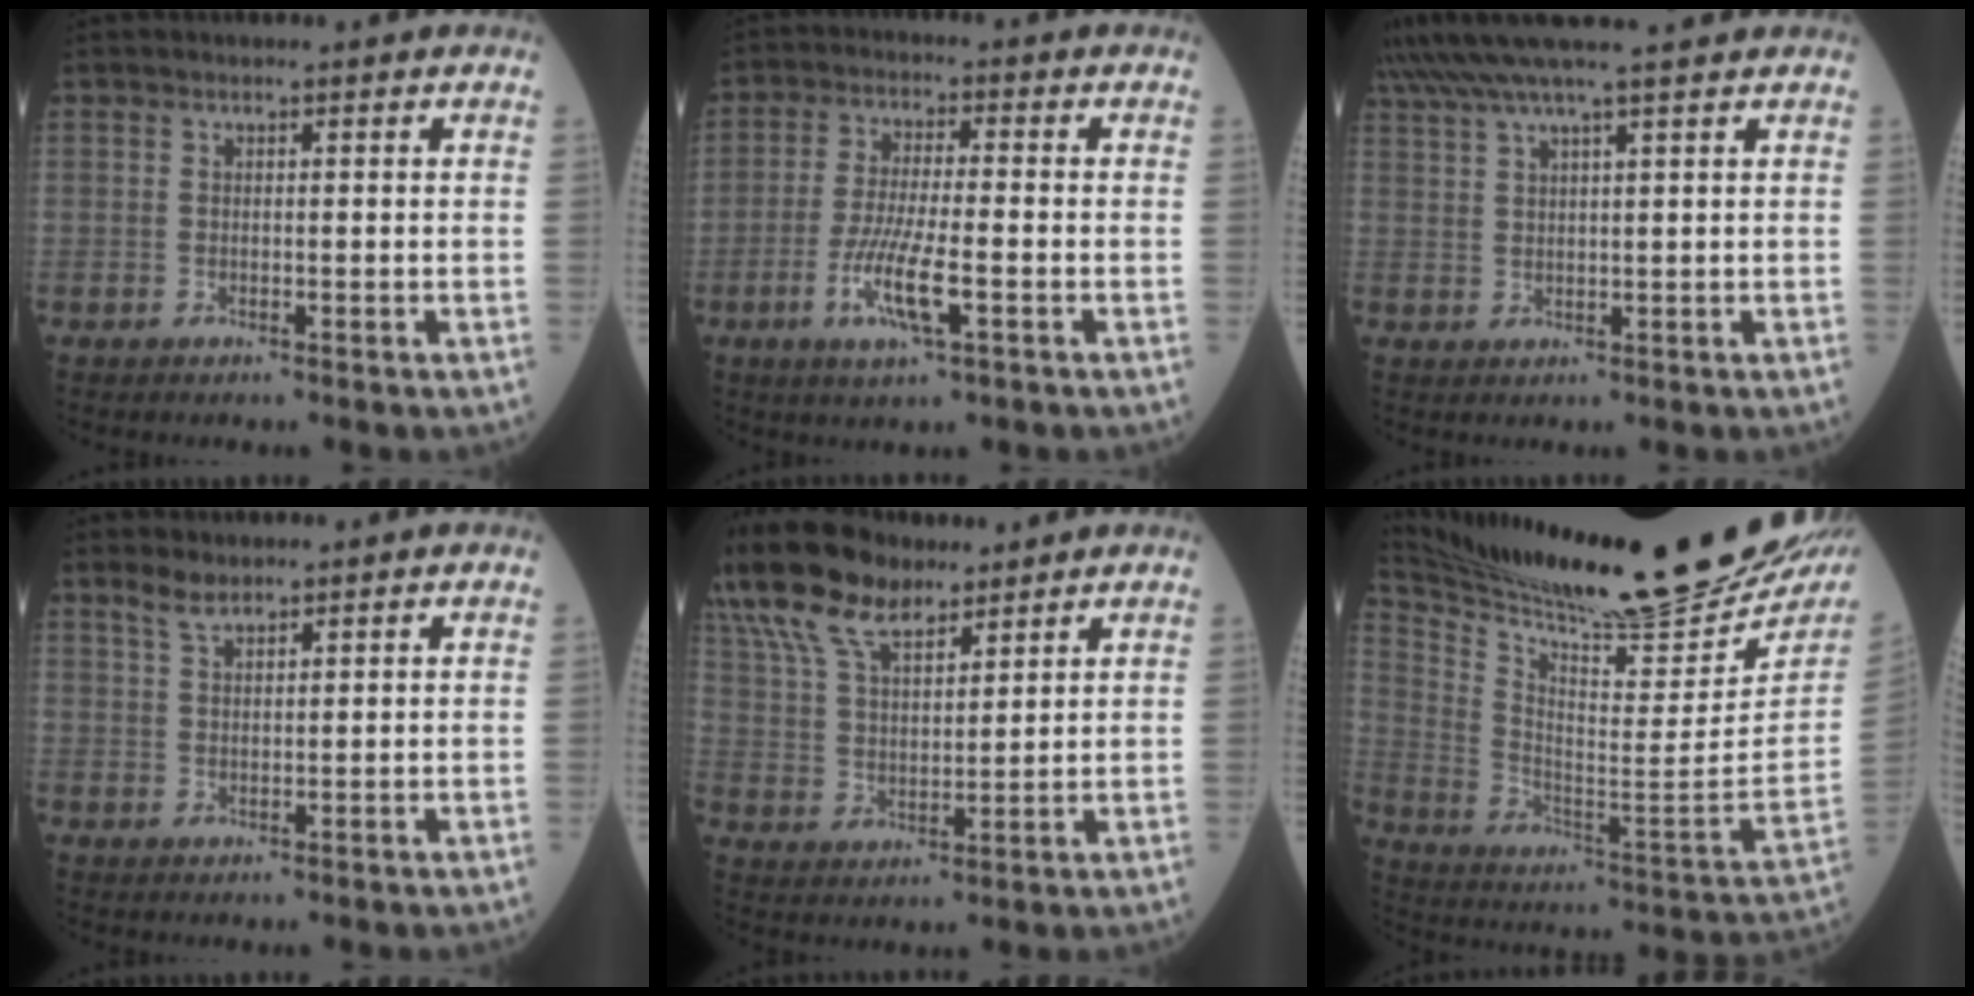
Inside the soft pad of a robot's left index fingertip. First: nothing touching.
{"total": 8.2, "force": [-3.1, 1.1, 7.5], "torque": [-0.153, -0.014, -0.059]}
{"total": 11.2, "force": [9.2, -0.7, 6.3], "torque": [-0.112, 0.035, 0.138]}
{"total": 2.3, "force": [1.9, 0.6, 1.0], "torque": [-0.028, 0.008, 0.042]}
{"total": 15.5, "force": [11.4, 6.1, 8.5], "torque": [-0.200, 0.043, 0.216]}
{"total": 27.1, "force": [23.8, 0.0, 12.9], "torque": [-0.225, -0.096, 0.355]}